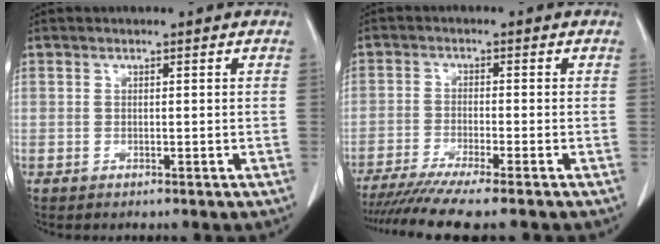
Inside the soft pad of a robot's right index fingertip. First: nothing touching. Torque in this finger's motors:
{"motor_torque": [1.24, -0.90, 0.42, 0.14]}